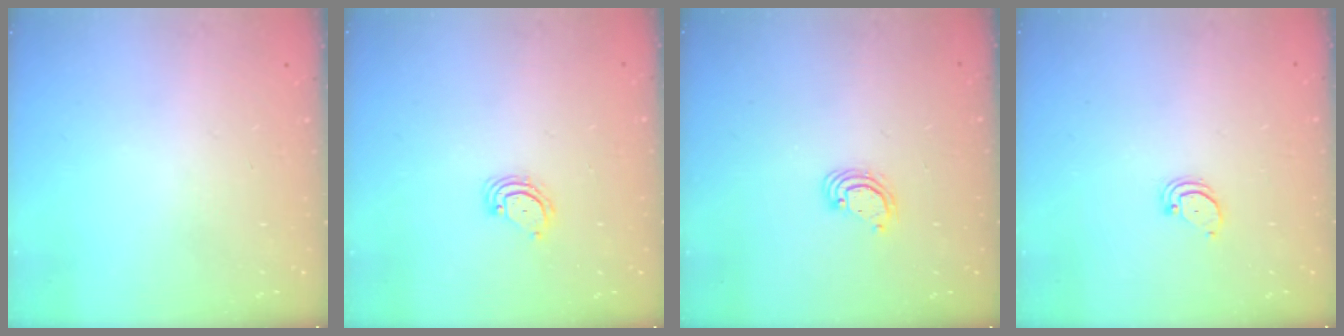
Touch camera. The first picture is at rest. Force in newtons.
{"total": 3.8, "press": 3.8, "slide": 0.3}
{"total": 3.8, "press": 3.8, "slide": 0.4}
{"total": 2.1, "press": 2.1, "slide": 0.2}